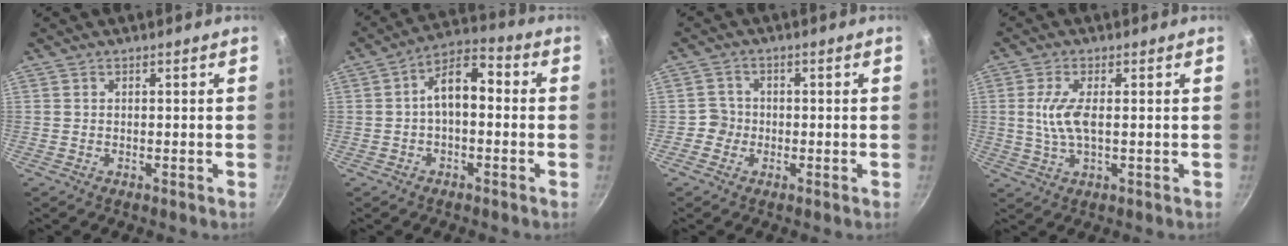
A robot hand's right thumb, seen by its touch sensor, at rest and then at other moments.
{"total": 9.1, "force": [0.1, 5.0, 7.6], "torque": [-0.111, 0.037, -0.010]}
{"total": 2.8, "force": [-0.9, 2.7, 0.3], "torque": [0.014, 0.011, -0.024]}
{"total": 6.2, "force": [0.5, 2.4, 5.7], "torque": [-0.134, -0.002, 0.012]}